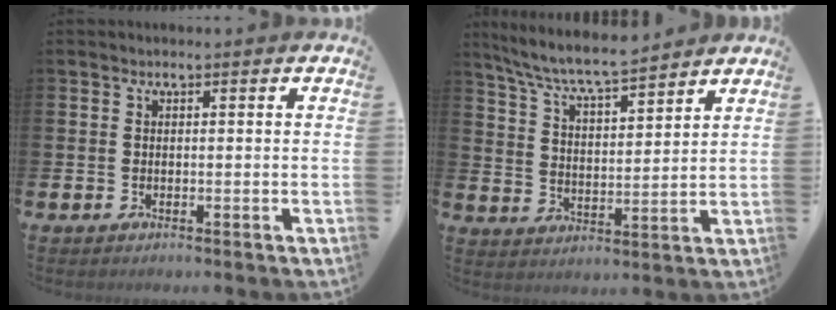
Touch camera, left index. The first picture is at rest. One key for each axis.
{"total": 7.4, "fx": 7.0, "fy": 0.6, "fz": 2.4, "tx": -0.076, "ty": -0.042, "tz": 0.123}